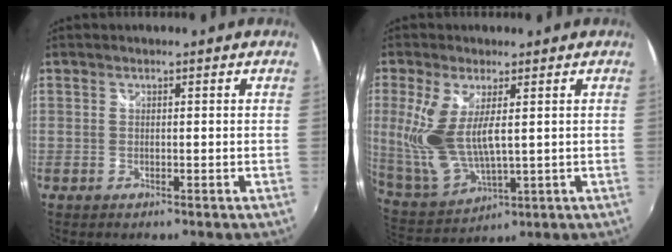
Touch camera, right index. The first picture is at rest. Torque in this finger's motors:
{"motor_torque": [0.32, 0.17, 0.35, 0.21]}